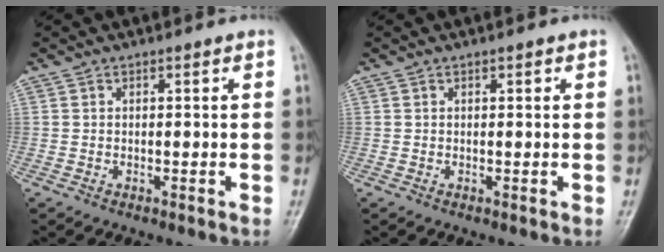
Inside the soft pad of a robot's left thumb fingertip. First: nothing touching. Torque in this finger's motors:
{"motor_torque": [-0.10, 0.01, 0.04, 0.15, 0.03]}